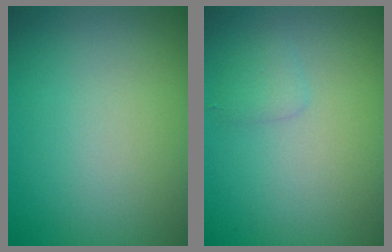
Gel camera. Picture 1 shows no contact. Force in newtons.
{"total": 1.1, "press": 1.1, "slide": 0.1}